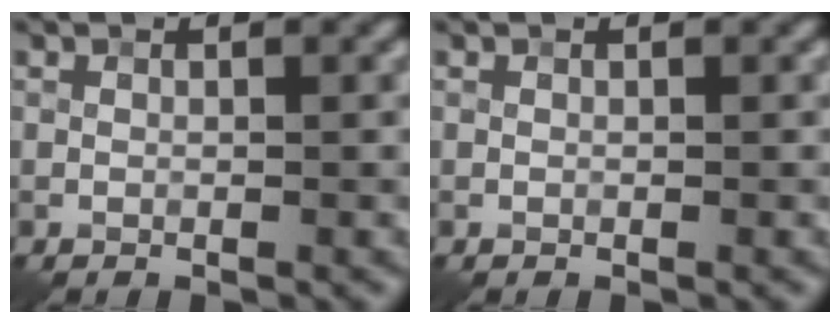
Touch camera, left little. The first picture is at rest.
{"total": 0.0}